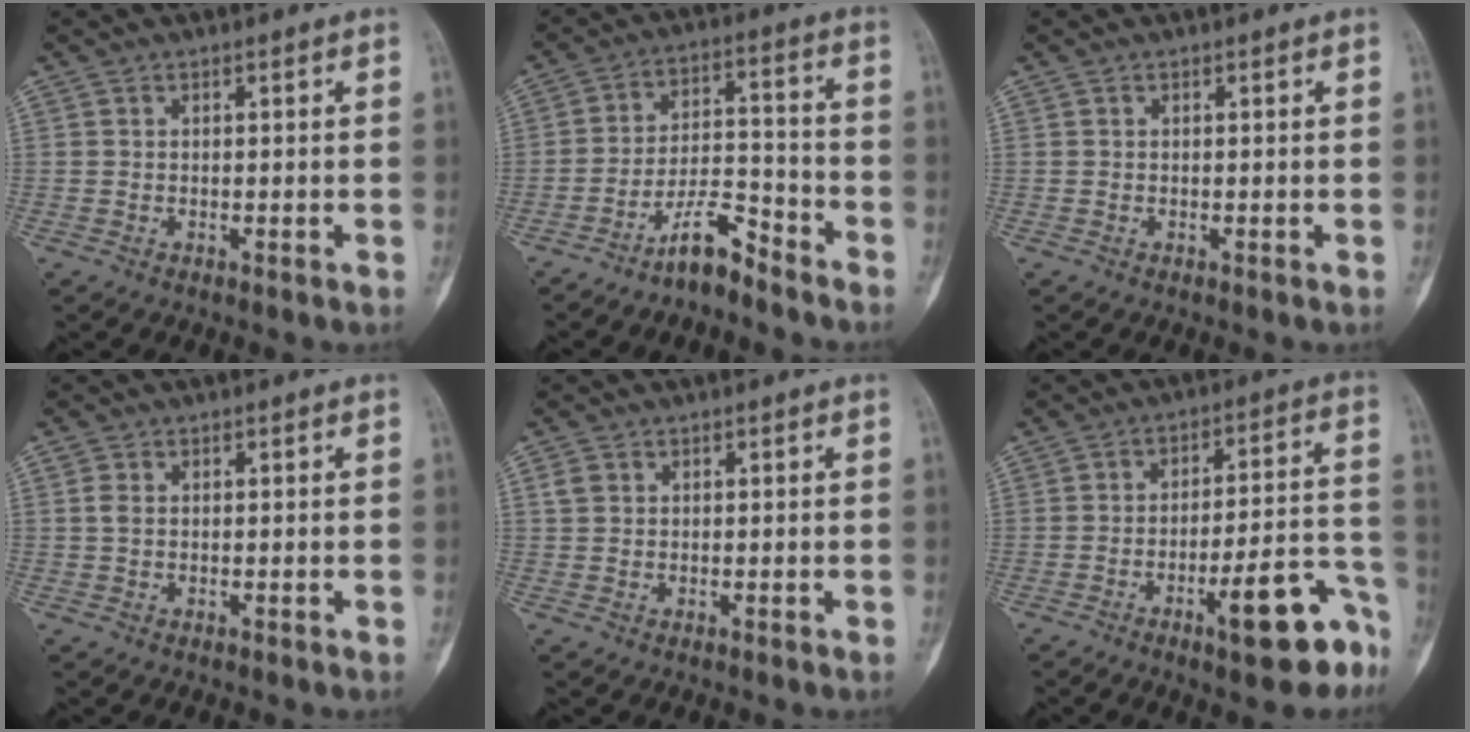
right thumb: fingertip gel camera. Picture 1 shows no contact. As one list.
[{"total": 8.0, "force": [-6.5, 2.1, 4.1], "torque": [-0.070, 0.067, -0.120]}, {"total": 0.0}, {"total": 1.4, "force": [0.3, 1.0, 1.0], "torque": [-0.019, 0.004, 0.006]}, {"total": 1.7, "force": [0.6, 1.4, 0.7], "torque": [-0.011, 0.003, 0.010]}, {"total": 14.5, "force": [-8.0, 4.0, 11.4], "torque": [-0.128, 0.069, -0.111]}]